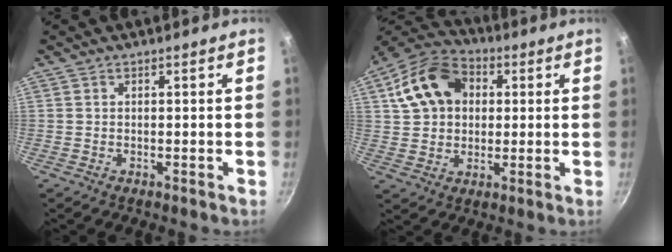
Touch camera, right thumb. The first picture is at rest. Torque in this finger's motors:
{"motor_torque": [0.15, 0.18, 0.21, 0.06, 0.11]}